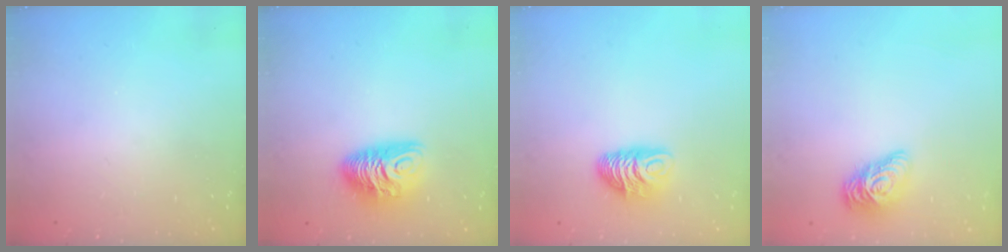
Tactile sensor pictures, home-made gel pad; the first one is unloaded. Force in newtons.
{"total": 10.3, "press": 10.3, "slide": 0.4}
{"total": 9.4, "press": 9.4, "slide": 0.9}
{"total": 11.5, "press": 11.5, "slide": 0.4}